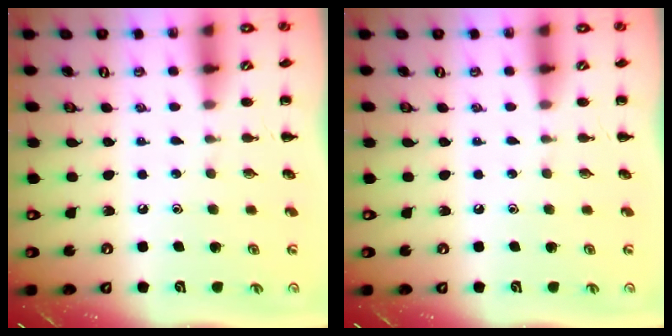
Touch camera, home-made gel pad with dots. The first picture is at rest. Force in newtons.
{"total": 0.0}